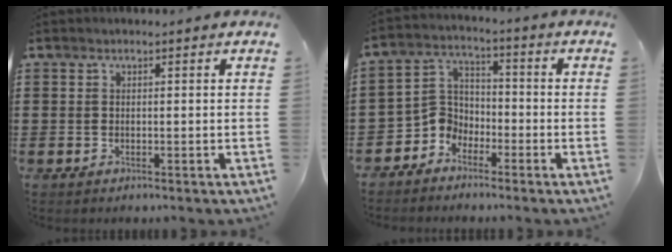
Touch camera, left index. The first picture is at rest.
{"total": 5.3, "force": [-3.8, 3.6, 0.6], "torque": [-0.043, 0.005, -0.086]}